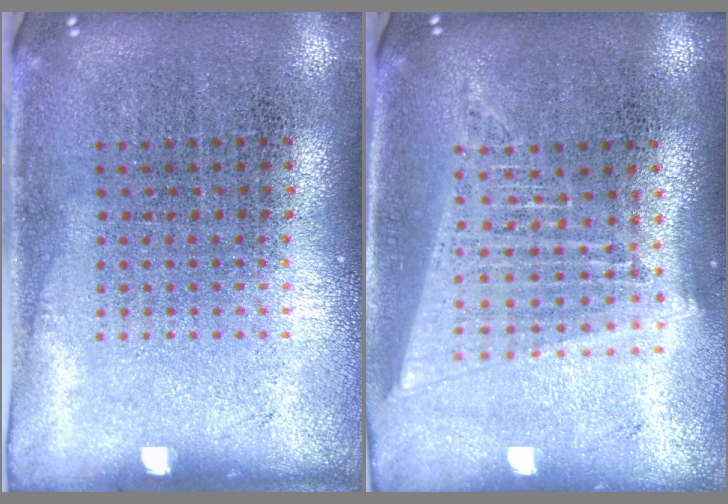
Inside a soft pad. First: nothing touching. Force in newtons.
{"total": 1.8, "press": 1.6, "slide": 0.8}